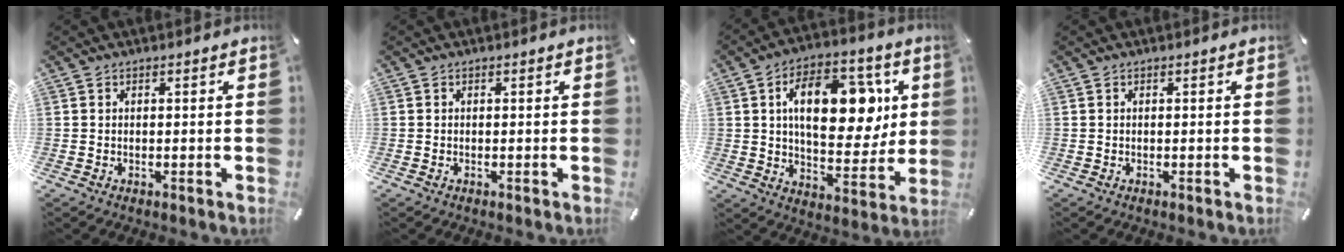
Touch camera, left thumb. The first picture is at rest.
{"total": 0.0}
{"total": 19.5, "force": [5.3, 11.3, 15.0], "torque": [-0.211, -0.002, 0.087]}
{"total": 0.0}